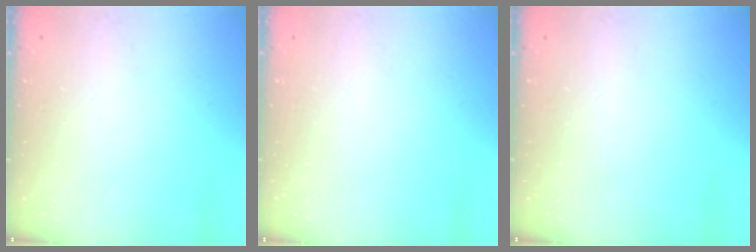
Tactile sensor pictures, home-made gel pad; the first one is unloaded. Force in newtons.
{"total": 0.0}
{"total": 0.0}